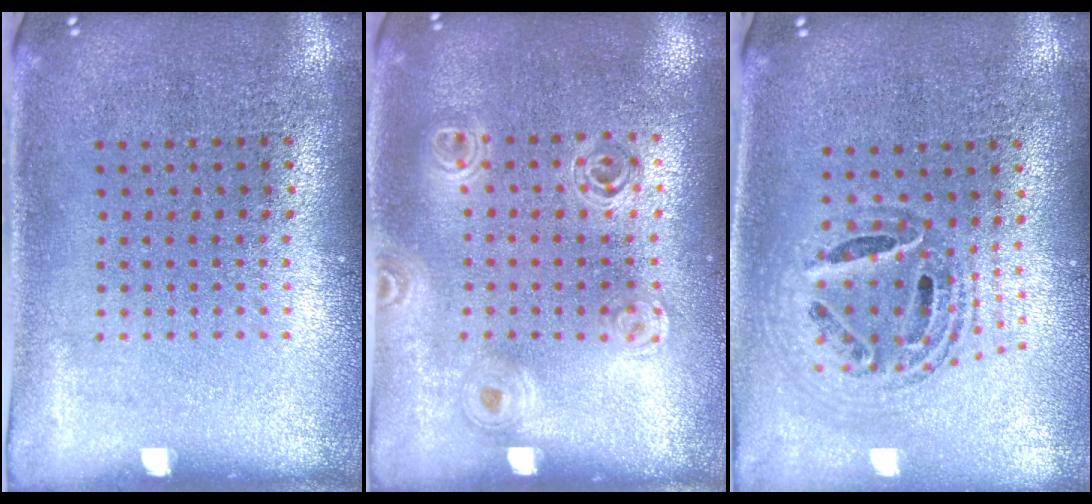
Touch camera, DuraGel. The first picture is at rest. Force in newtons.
{"total": 1.4, "press": 1.3, "slide": 0.5}
{"total": 1.0, "press": 1.0, "slide": 0.2}